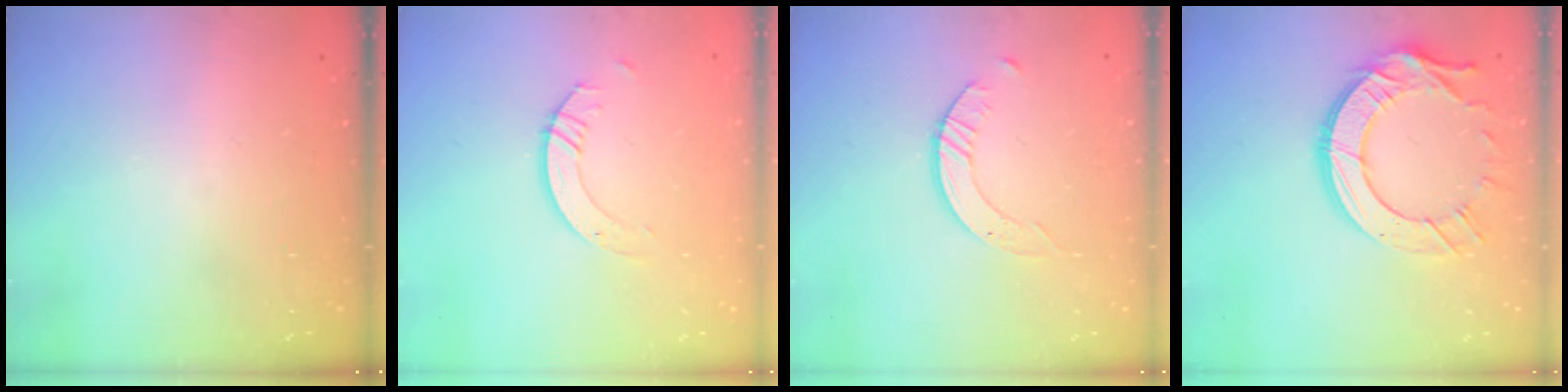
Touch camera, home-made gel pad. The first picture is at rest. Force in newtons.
{"total": 3.9, "press": 3.9, "slide": 0.3}
{"total": 2.9, "press": 2.9, "slide": 0.3}
{"total": 14.7, "press": 14.6, "slide": 1.2}